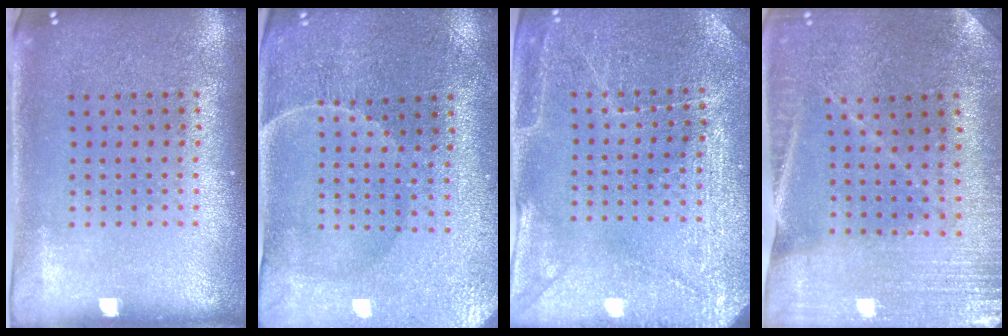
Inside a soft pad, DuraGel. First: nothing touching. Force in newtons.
{"total": 0.9, "press": 0.8, "slide": 0.3}
{"total": 2.9, "press": 2.9, "slide": 0.2}
{"total": 0.9, "press": 0.9, "slide": 0.1}